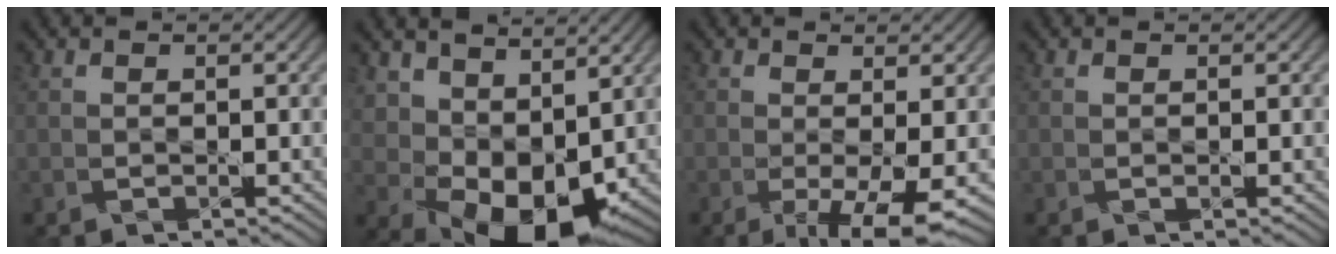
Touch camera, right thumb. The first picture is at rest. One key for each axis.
{"total": 9.7, "fx": 2.5, "fy": 6.4, "fz": 6.9, "tx": -0.134, "ty": -0.017, "tz": 0.054}
{"total": 6.6, "fx": -2.1, "fy": 2.1, "fz": 5.9, "tx": -0.118, "ty": -0.012, "tz": -0.027}
{"total": 0.0}